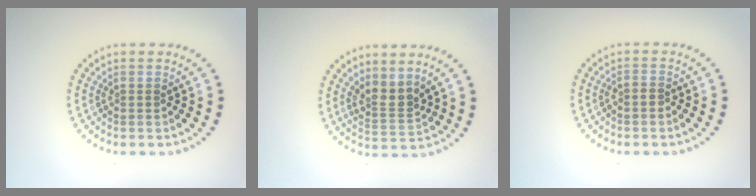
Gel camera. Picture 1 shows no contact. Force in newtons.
{"total": 2.6, "press": 2.0, "slide": 1.7}
{"total": 0.7, "press": 0.5, "slide": 0.5}